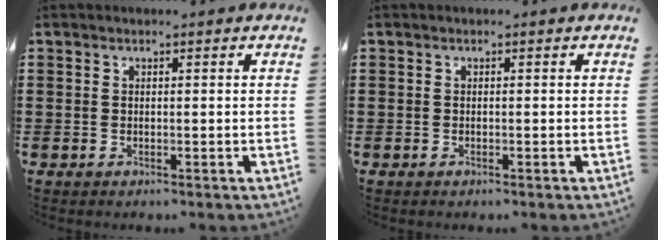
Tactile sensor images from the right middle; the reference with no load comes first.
{"total": 0.0}